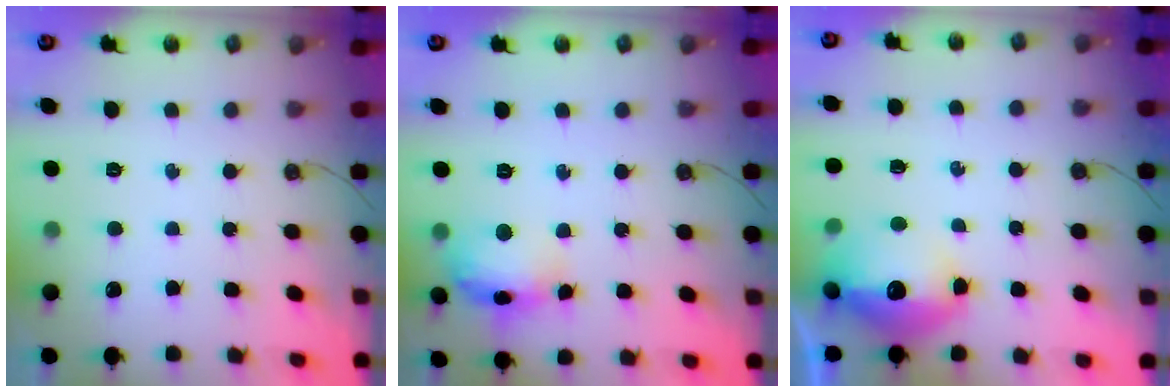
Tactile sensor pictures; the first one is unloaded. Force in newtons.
{"total": 13.9, "press": 13.9, "slide": 1.1}
{"total": 13.7, "press": 13.7, "slide": 1.4}